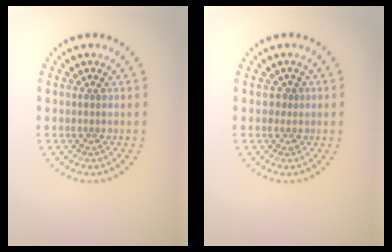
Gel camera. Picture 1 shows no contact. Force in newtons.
{"total": 1.1, "press": 0.9, "slide": 0.6}